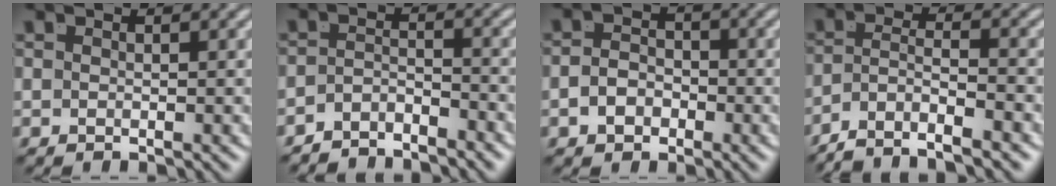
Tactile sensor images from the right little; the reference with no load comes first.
{"total": 3.4, "force": [-3.3, 0.3, 0.7], "torque": [-0.001, -0.012, -0.055]}
{"total": 2.7, "force": [-1.4, 2.0, 1.2], "torque": [-0.018, -0.010, -0.023]}
{"total": 6.4, "force": [-4.6, 3.3, 3.0], "torque": [-0.062, -0.025, -0.075]}